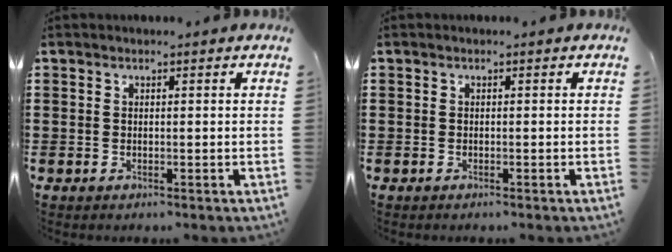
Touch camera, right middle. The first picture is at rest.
{"total": 0.0}